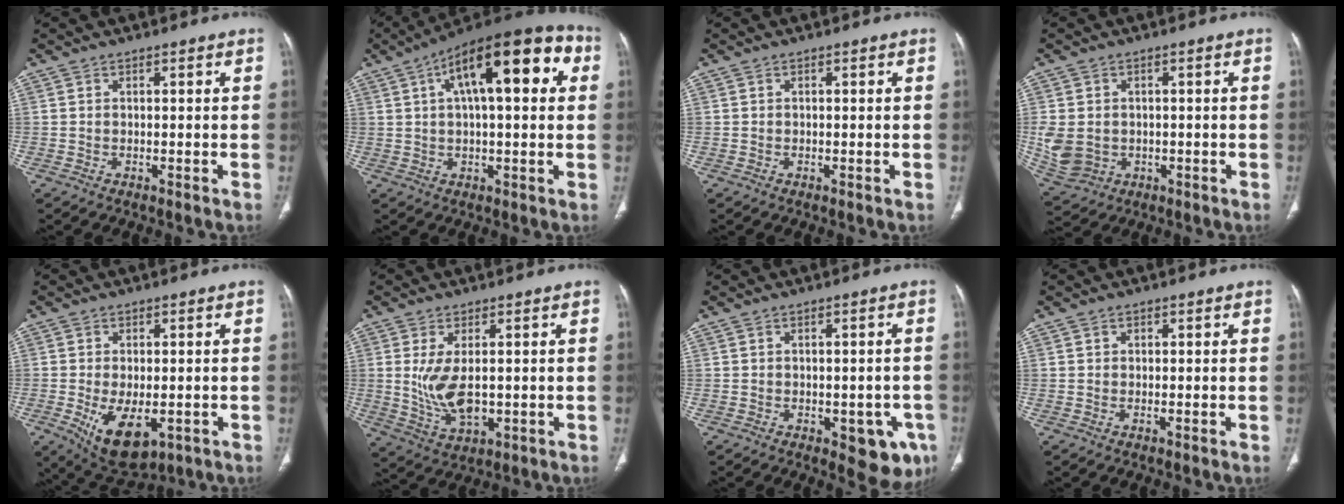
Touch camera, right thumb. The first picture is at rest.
{"total": 20.5, "force": [6.2, 7.9, 17.9], "torque": [-0.255, 0.035, 0.088]}
{"total": 0.0}
{"total": 9.0, "force": [-0.8, 7.3, 5.1], "torque": [-0.108, -0.003, 0.004]}
{"total": 10.1, "force": [-3.0, 5.3, 8.1], "torque": [-0.127, -0.012, -0.031]}
{"total": 8.5, "force": [0.2, 4.3, 7.4], "torque": [-0.146, -0.013, 0.020]}
{"total": 8.6, "force": [-3.4, 4.2, 6.6], "torque": [-0.046, 0.002, -0.035]}
{"total": 0.6, "force": [0.2, 0.5, 0.3], "torque": [-0.006, -0.002, 0.002]}